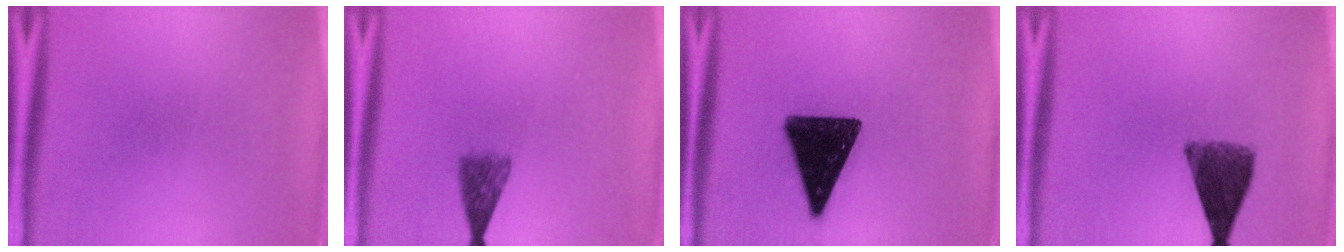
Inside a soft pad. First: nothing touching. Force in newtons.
{"total": 3.5}
{"total": 15.2}
{"total": 8.7}